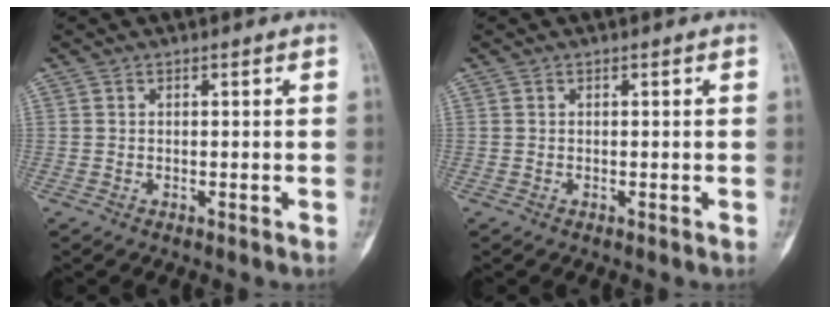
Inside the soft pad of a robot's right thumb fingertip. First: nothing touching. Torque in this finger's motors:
{"motor_torque": [0.13, 0.08, 0.05, -0.13, 0.00]}